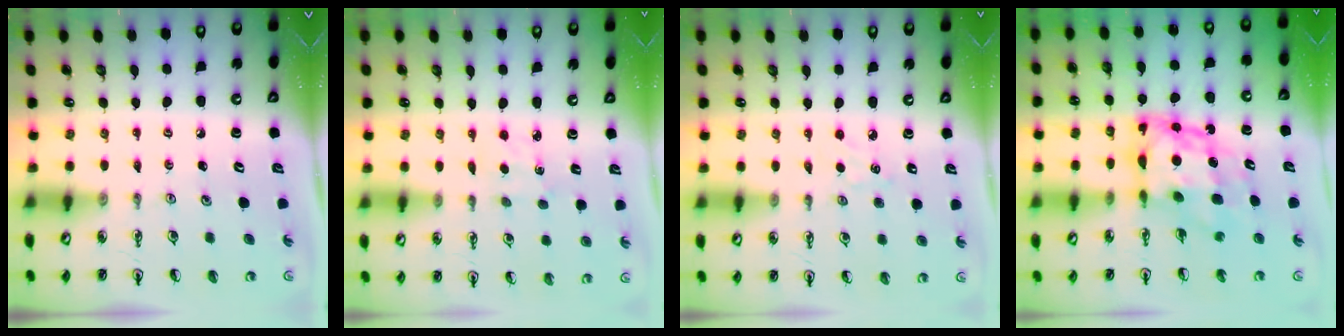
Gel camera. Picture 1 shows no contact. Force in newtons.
{"total": 2.7, "press": 2.6, "slide": 0.3}
{"total": 3.3, "press": 3.3, "slide": 0.5}
{"total": 9.8, "press": 9.7, "slide": 1.2}